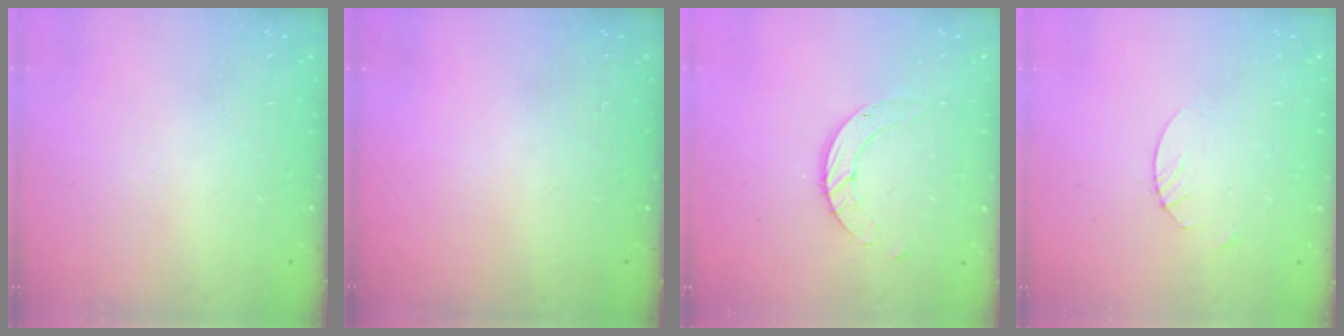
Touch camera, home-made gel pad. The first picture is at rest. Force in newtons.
{"total": 0.0}
{"total": 6.5, "press": 6.5, "slide": 0.5}
{"total": 1.8, "press": 1.8, "slide": 0.2}